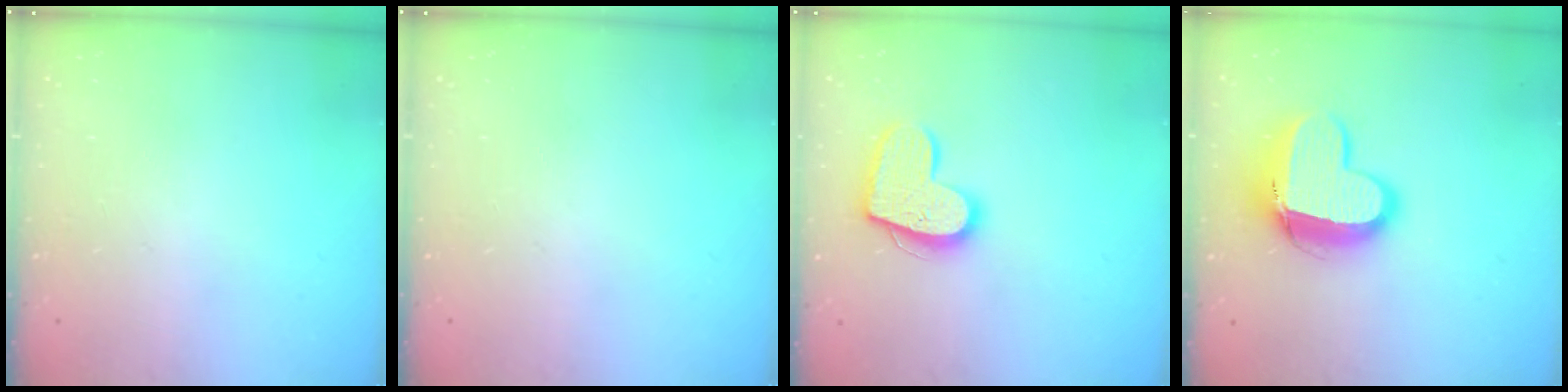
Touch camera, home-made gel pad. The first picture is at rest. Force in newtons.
{"total": 0.0}
{"total": 14.8, "press": 14.8, "slide": 1.0}
{"total": 13.5, "press": 13.5, "slide": 1.4}